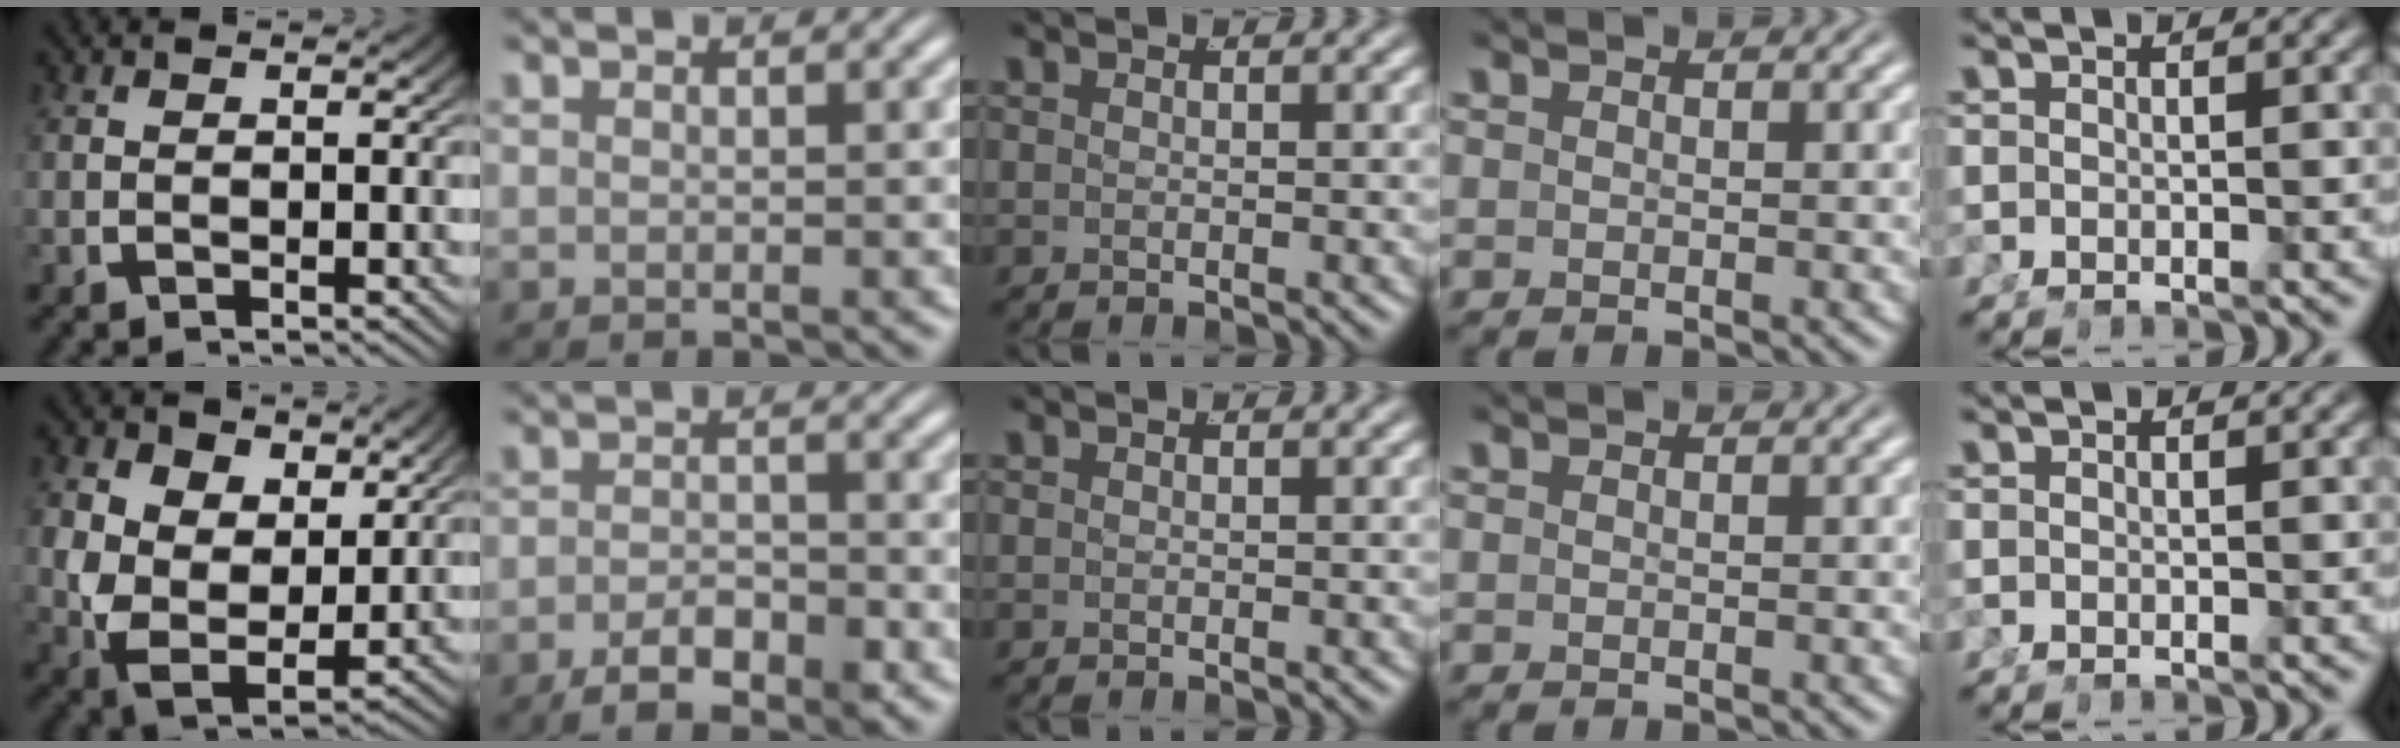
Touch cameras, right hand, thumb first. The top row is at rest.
{"thumb": {"total": 9.8, "force": [-0.9, 7.6, 6.1], "torque": [-0.160, -0.066, 0.008]}, "index": {"total": 3.7, "force": [-2.5, 1.7, 2.2], "torque": [-0.031, -0.003, -0.045]}}